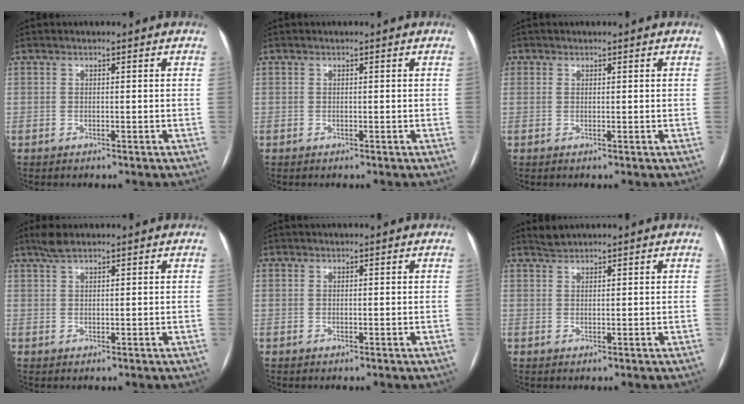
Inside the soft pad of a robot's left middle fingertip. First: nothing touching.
{"total": 0.0}
{"total": 0.6, "force": [0.3, 0.5, 0.1], "torque": [0.003, -0.002, 0.003]}
{"total": 2.5, "force": [2.0, 0.5, 1.4], "torque": [-0.034, 0.012, 0.042]}
{"total": 0.0}
{"total": 1.4, "force": [1.4, 0.0, -0.1], "torque": [-0.006, 0.006, 0.033]}